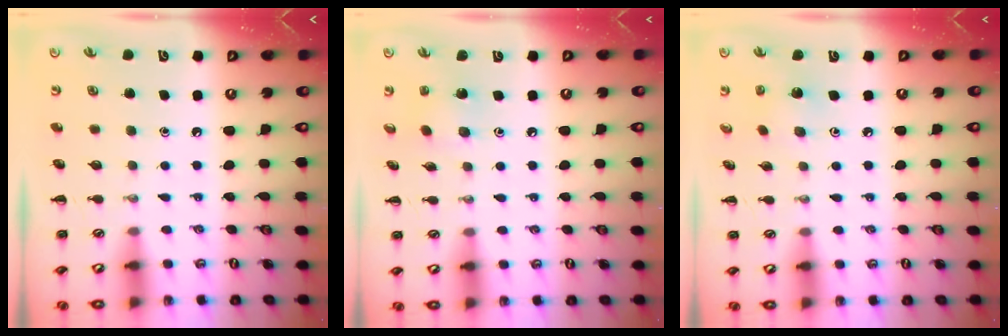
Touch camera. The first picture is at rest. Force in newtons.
{"total": 1.7, "press": 1.6, "slide": 0.7}
{"total": 2.1, "press": 2.0, "slide": 0.5}